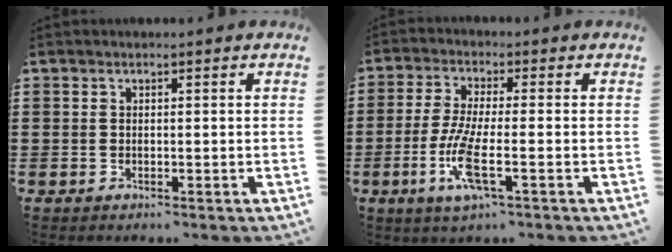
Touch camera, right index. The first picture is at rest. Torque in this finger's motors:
{"motor_torque": [1.92, -0.22, 0.84, 0.15]}